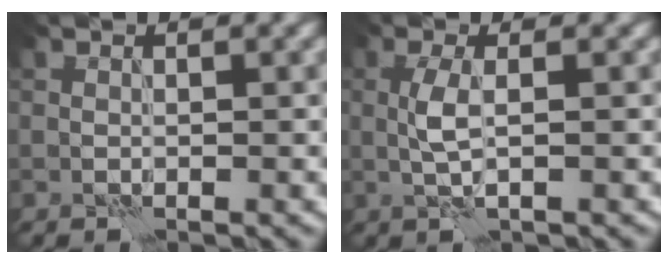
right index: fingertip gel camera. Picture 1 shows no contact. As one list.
[{"total": 2.1, "force": [-0.1, 0.3, 2.1], "torque": [-0.047, 0.005, -0.003]}]